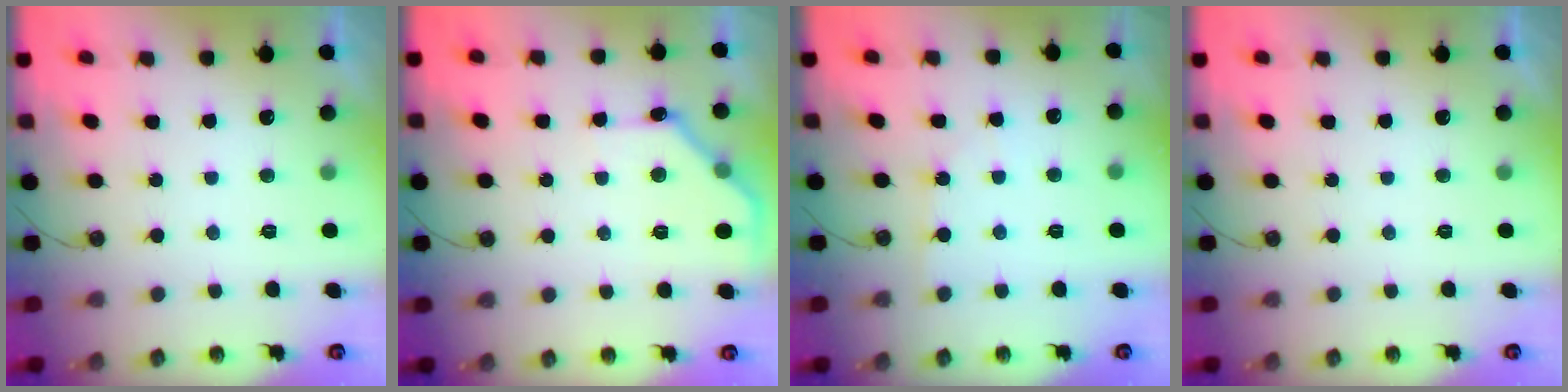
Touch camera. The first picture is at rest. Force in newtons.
{"total": 9.5, "press": 9.5, "slide": 0.5}
{"total": 3.5, "press": 3.5, "slide": 0.5}
{"total": 0.0}